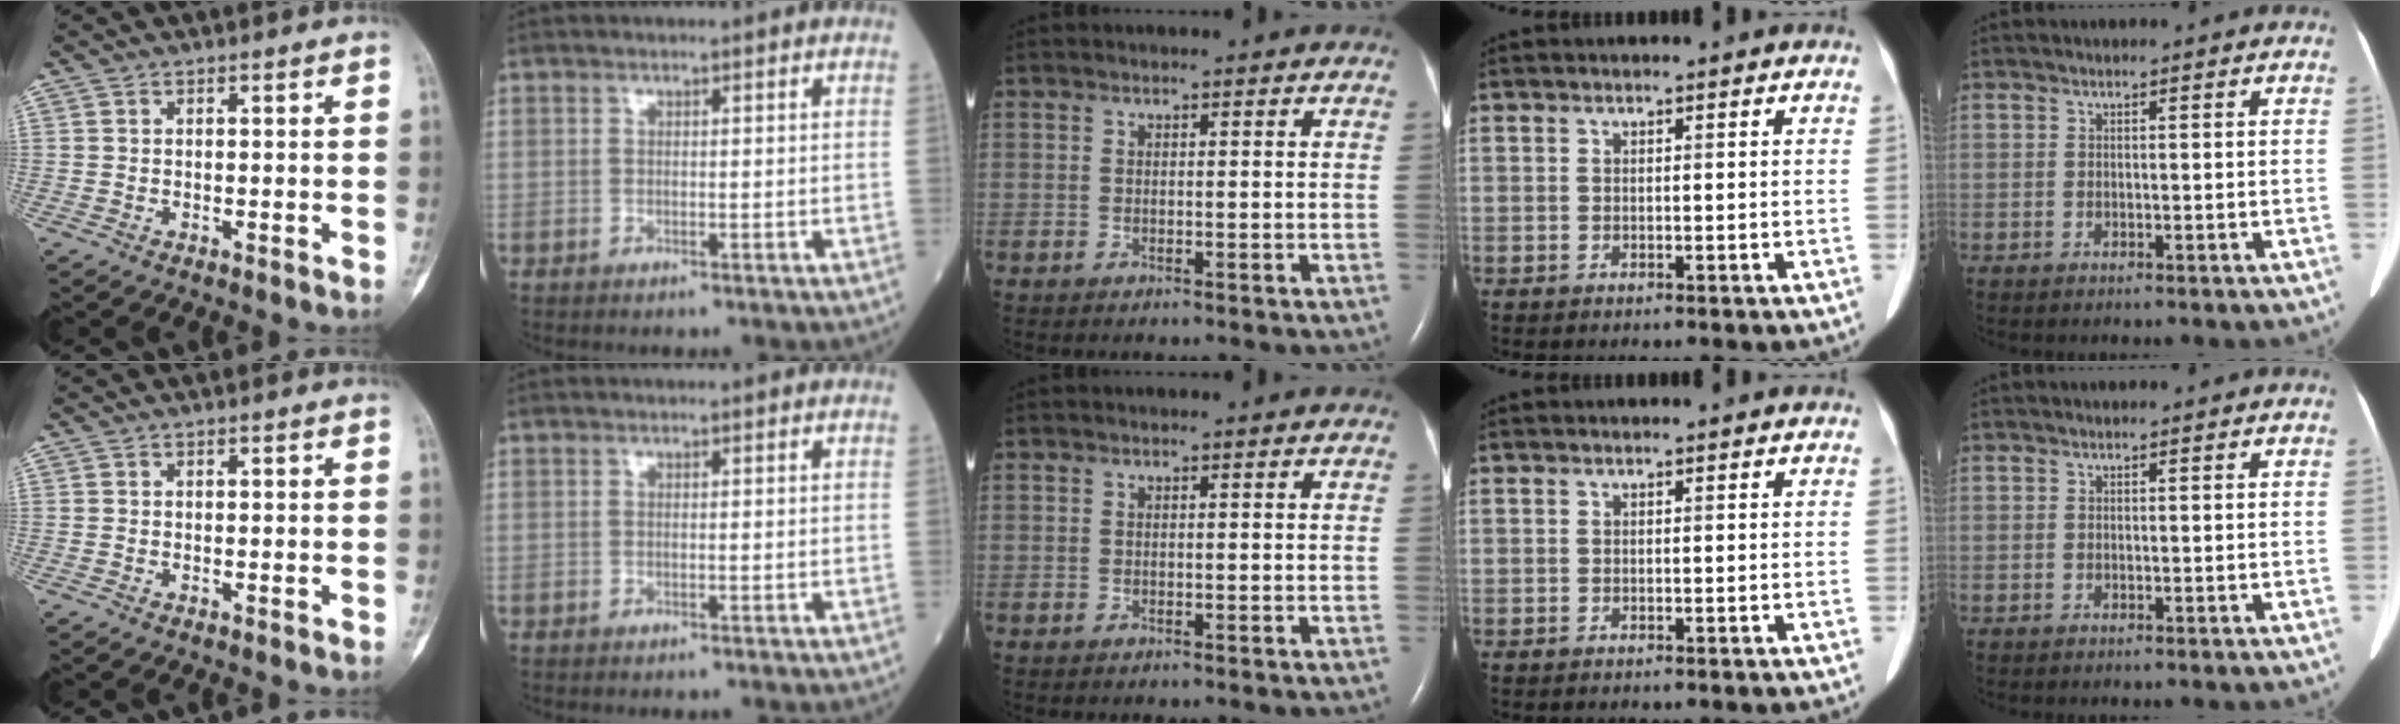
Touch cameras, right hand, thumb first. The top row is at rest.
{}